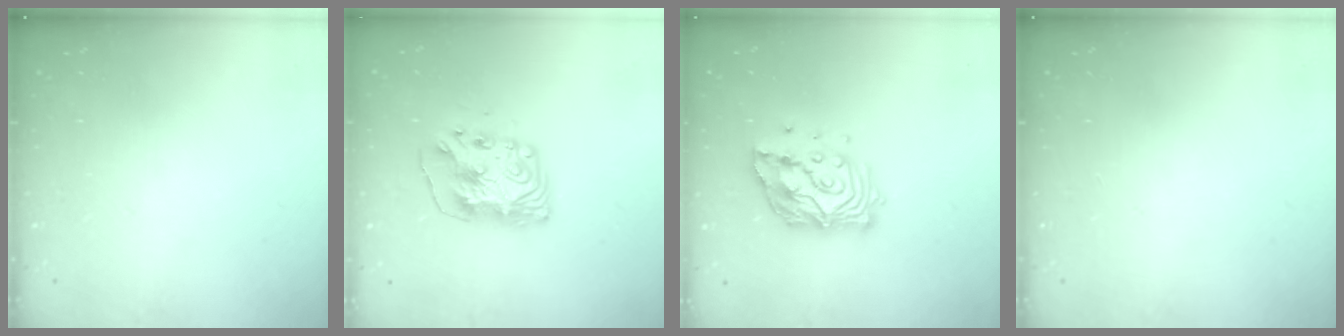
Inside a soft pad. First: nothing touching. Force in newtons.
{"total": 9.2, "press": 9.1, "slide": 1.1}
{"total": 15.1, "press": 15.0, "slide": 1.4}
{"total": 0.0}